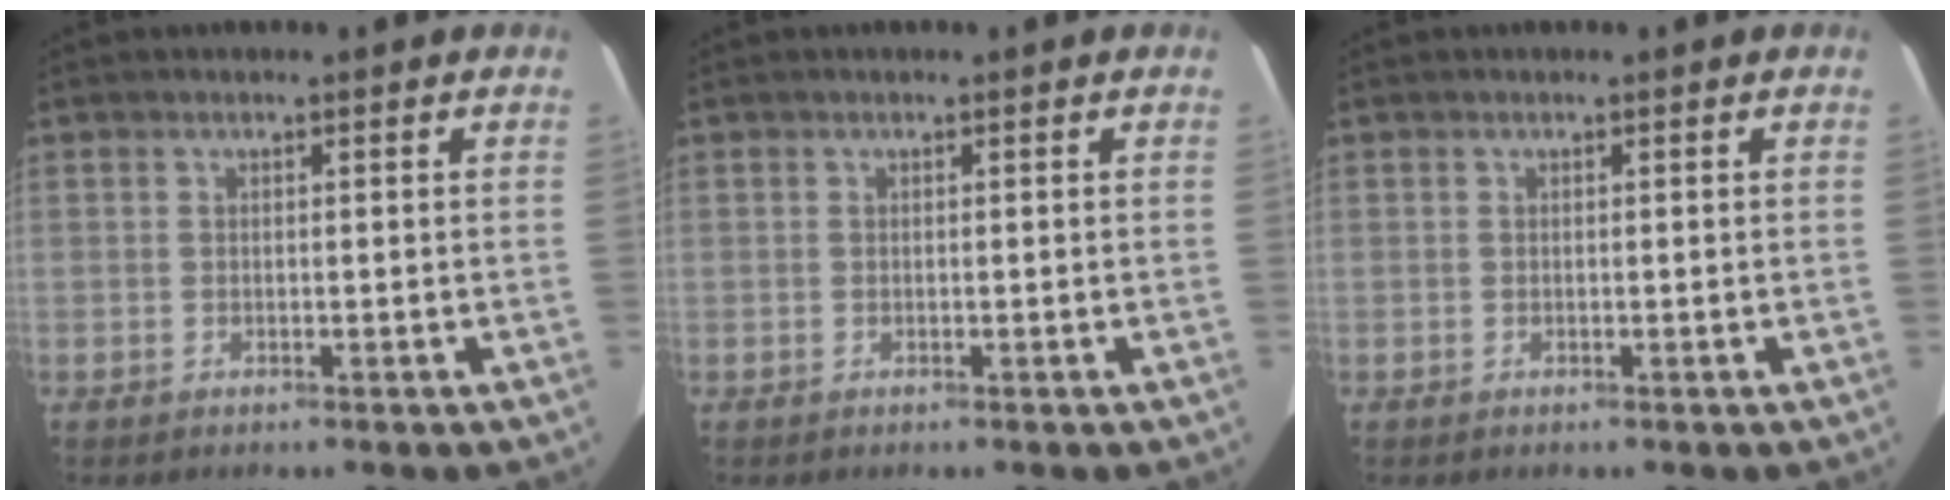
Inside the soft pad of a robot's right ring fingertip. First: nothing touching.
{"total": 0.0}
{"total": 0.0}